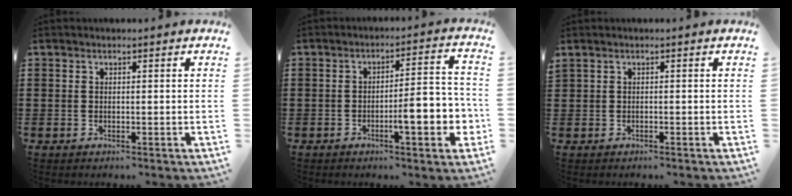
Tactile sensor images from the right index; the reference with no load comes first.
{"total": 8.4, "force": [-2.6, 2.2, 7.7], "torque": [-0.107, -0.005, -0.044]}
{"total": 0.0}